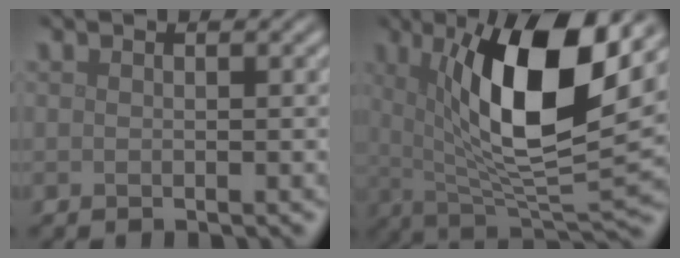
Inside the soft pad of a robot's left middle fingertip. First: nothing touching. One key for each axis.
{"total": 11.5, "fx": 3.4, "fy": 3.5, "fz": 10.4, "tx": -0.161, "ty": -0.013, "tz": 0.064}